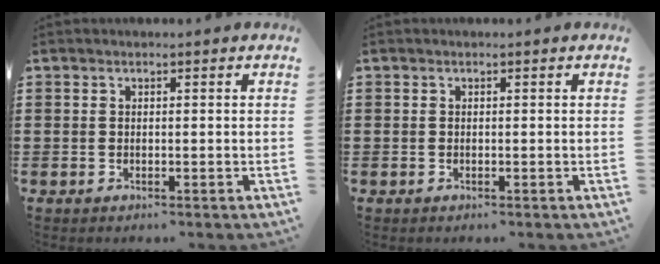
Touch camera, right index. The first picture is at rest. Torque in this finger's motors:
{"motor_torque": [0.29, 0.58, 0.05, 0.02]}